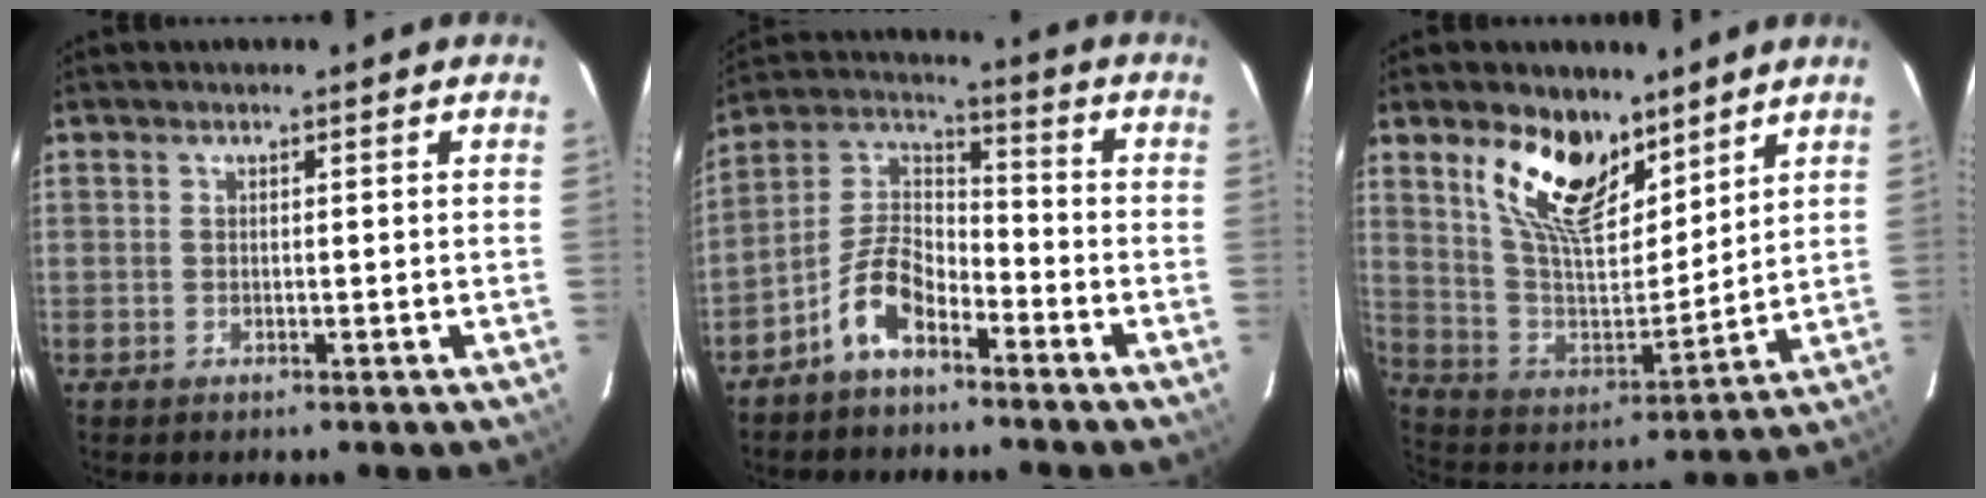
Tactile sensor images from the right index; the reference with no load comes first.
{"total": 9.4, "force": [-6.0, 4.2, 5.8], "torque": [-0.127, 0.028, -0.119]}
{"total": 16.2, "force": [10.4, 7.9, 9.5], "torque": [-0.186, -0.003, 0.200]}